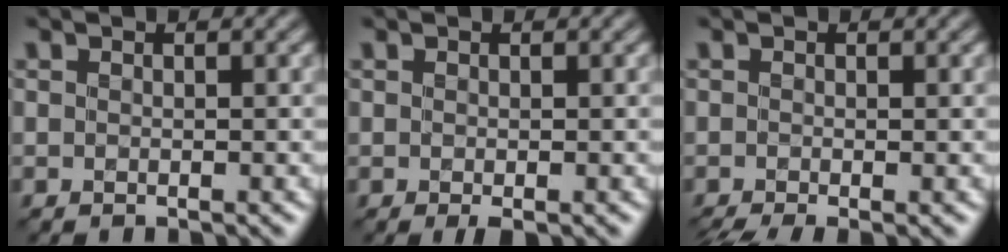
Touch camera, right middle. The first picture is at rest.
{"total": 0.9, "force": [-0.3, 0.3, 0.8], "torque": [-0.016, -0.005, -0.005]}
{"total": 2.1, "force": [-1.3, 0.4, 1.6], "torque": [-0.028, -0.013, -0.028]}